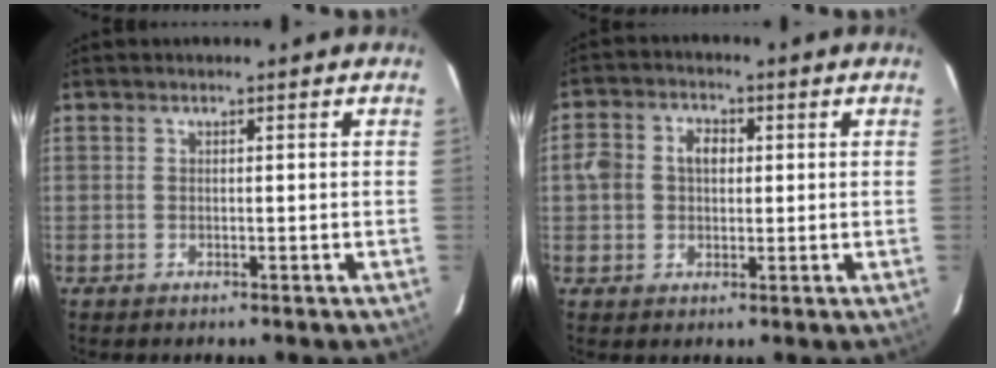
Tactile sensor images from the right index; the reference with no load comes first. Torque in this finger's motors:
{"motor_torque": [0.14, -0.05, 0.11, 0.07]}